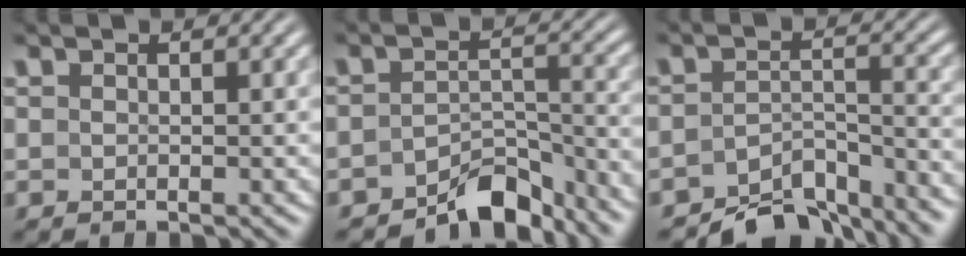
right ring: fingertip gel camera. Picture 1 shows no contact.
{"total": 6.7, "force": [-5.9, 2.1, 2.4], "torque": [-0.024, -0.014, -0.090]}
{"total": 7.5, "force": [-6.7, 2.1, 2.6], "torque": [-0.035, -0.020, -0.103]}